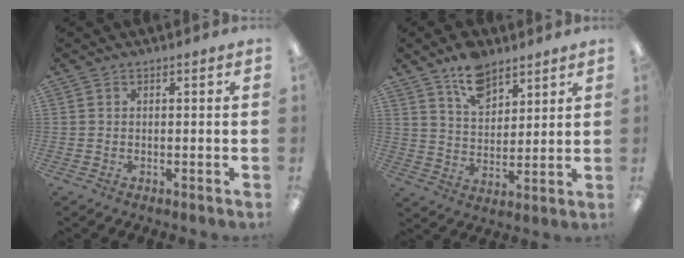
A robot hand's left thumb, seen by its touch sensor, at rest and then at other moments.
{"total": 10.0, "force": [7.2, 5.5, 4.2], "torque": [-0.066, -0.034, 0.130]}